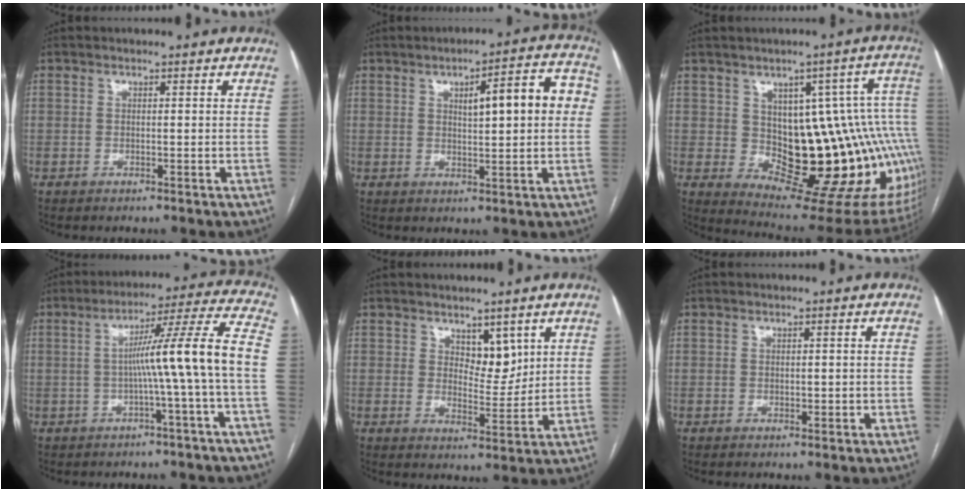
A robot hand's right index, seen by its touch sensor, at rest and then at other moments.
{"total": 9.9, "force": [1.8, 2.0, 9.5], "torque": [-0.127, 0.027, 0.024]}
{"total": 19.9, "force": [-0.4, 6.6, 18.7], "torque": [-0.159, 0.027, 0.015]}
{"total": 11.3, "force": [-1.6, -2.3, 11.0], "torque": [-0.158, 0.022, -0.022]}
{"total": 5.0, "force": [2.8, 2.6, 3.2], "torque": [-0.044, -0.006, 0.051]}
{"total": 1.2, "force": [0.0, 1.0, 0.6], "torque": [-0.009, 0.004, 0.002]}